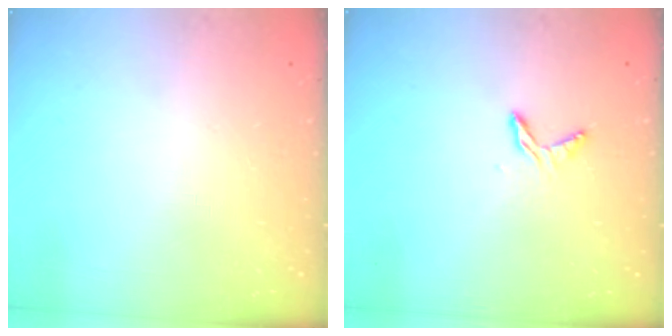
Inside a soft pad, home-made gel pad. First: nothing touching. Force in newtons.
{"total": 5.3, "press": 5.2, "slide": 0.3}